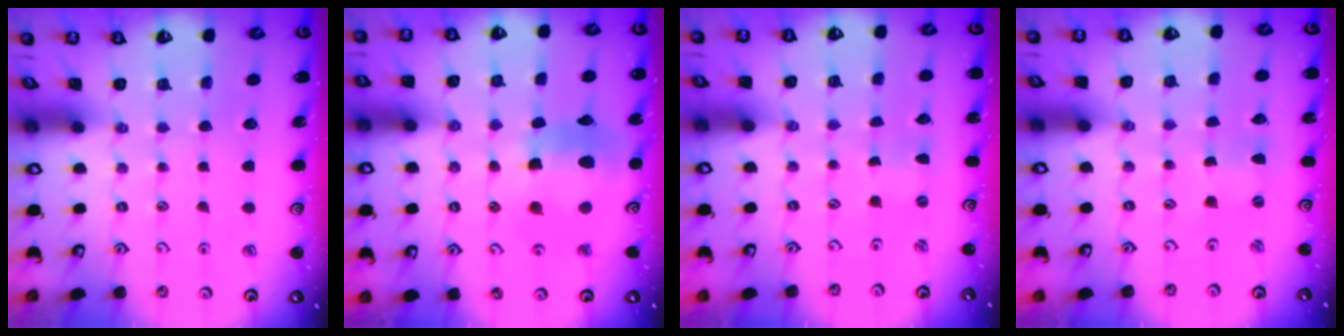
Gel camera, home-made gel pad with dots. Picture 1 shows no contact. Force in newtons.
{"total": 14.1, "press": 14.0, "slide": 1.8}
{"total": 0.0}
{"total": 0.0}